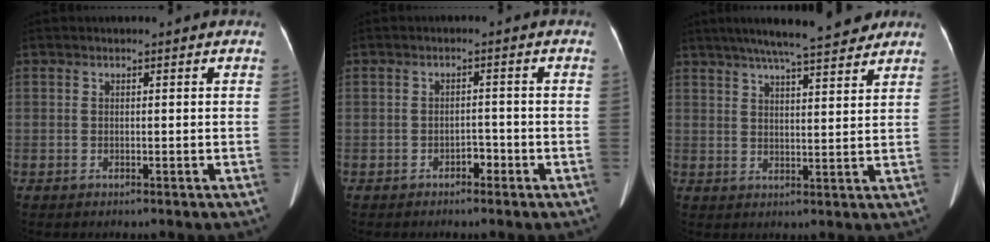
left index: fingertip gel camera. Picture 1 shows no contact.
{"total": 1.6, "force": [-1.1, 0.8, 0.7], "torque": [-0.008, 0.003, -0.017]}
{"total": 14.9, "force": [12.4, 1.8, 8.1], "torque": [-0.130, 0.023, 0.177]}